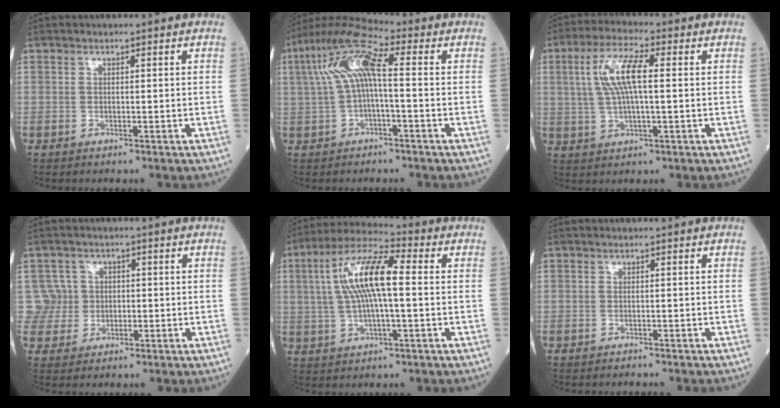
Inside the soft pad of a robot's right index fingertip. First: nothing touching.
{"total": 9.8, "force": [1.4, 1.8, 9.5], "torque": [-0.195, 0.040, 0.022]}
{"total": 8.4, "force": [1.6, 1.7, 8.0], "torque": [-0.170, 0.014, 0.034]}
{"total": 4.0, "force": [0.2, 4.0, -0.6], "torque": [0.025, 0.012, 0.003]}
{"total": 11.8, "force": [1.5, 2.4, 11.5], "torque": [-0.232, 0.024, 0.026]}
{"total": 2.4, "force": [-2.2, 0.1, 0.9], "torque": [-0.015, -0.001, -0.025]}